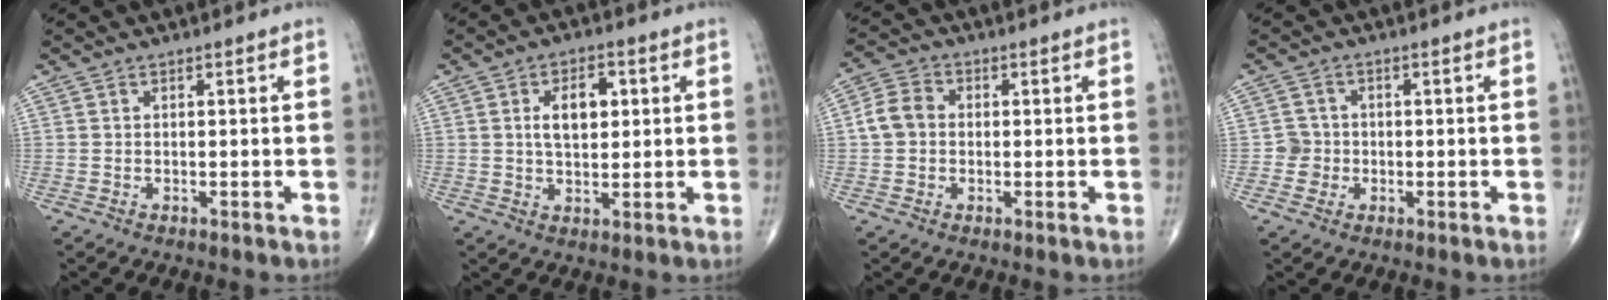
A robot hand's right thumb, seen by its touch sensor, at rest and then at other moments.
{"total": 7.2, "force": [1.6, 4.1, 5.7], "torque": [-0.079, 0.000, 0.026]}
{"total": 5.4, "force": [0.0, 4.4, 3.0], "torque": [-0.053, 0.015, -0.008]}
{"total": 3.0, "force": [-0.6, 2.9, 0.2], "torque": [0.019, 0.010, -0.015]}